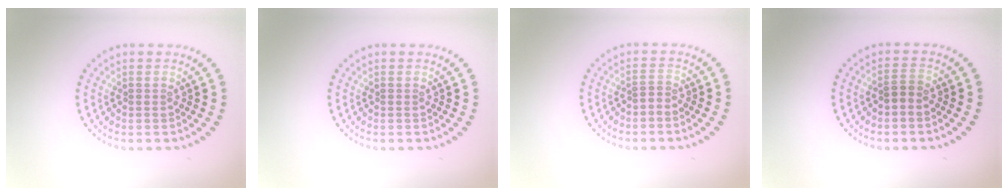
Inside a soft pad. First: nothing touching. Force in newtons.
{"total": 0.0}
{"total": 0.5, "press": 0.2, "slide": 0.5}
{"total": 1.1, "press": 1.0, "slide": 0.5}